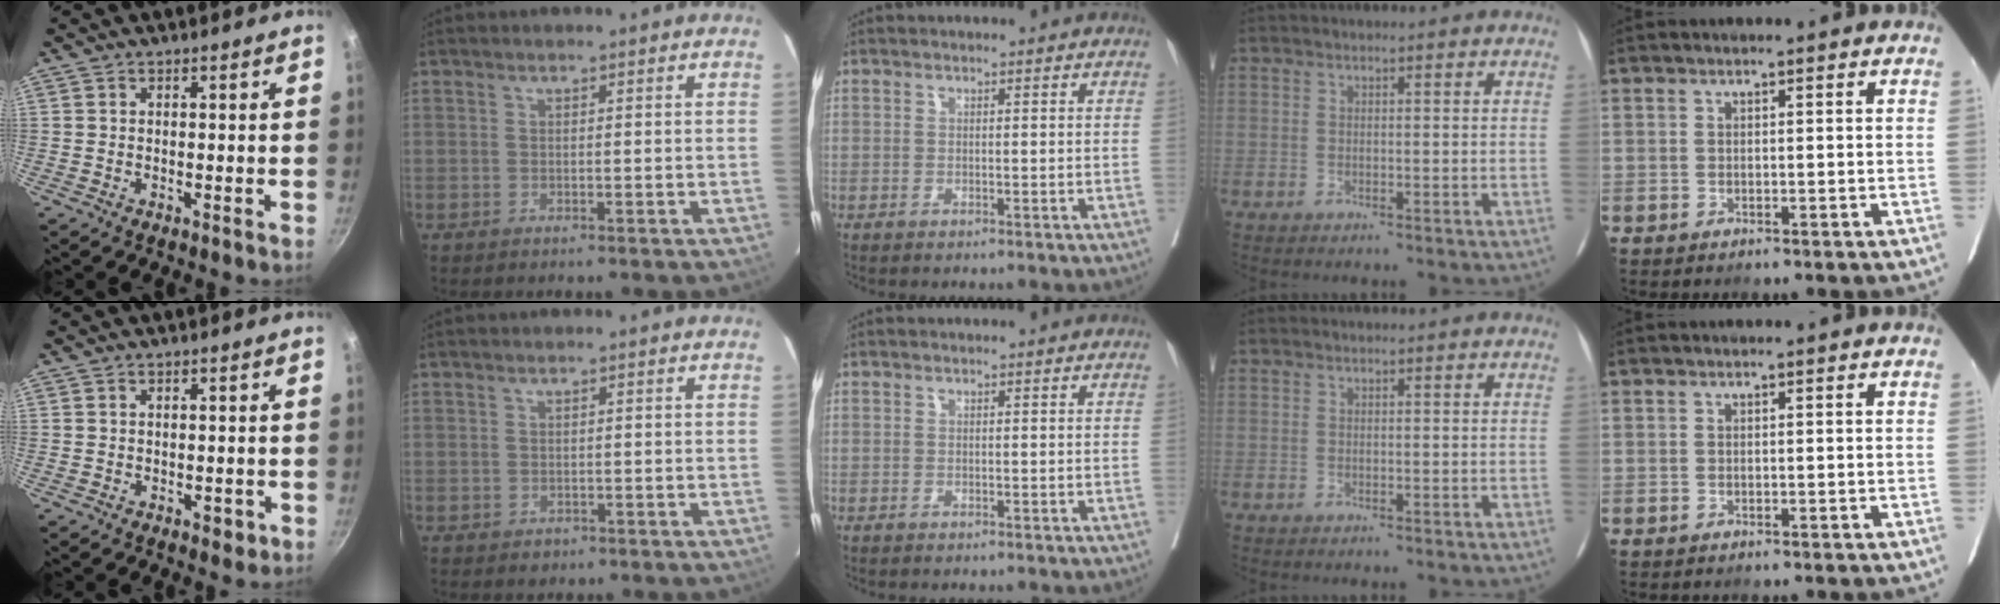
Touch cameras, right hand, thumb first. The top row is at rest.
{"thumb": {"total": 2.0, "force": [-0.7, 1.2, 1.4], "torque": [-0.011, 0.003, -0.006]}, "index": {"total": 1.2, "force": [-0.6, 1.0, 0.2], "torque": [-0.004, 0.002, -0.003]}}